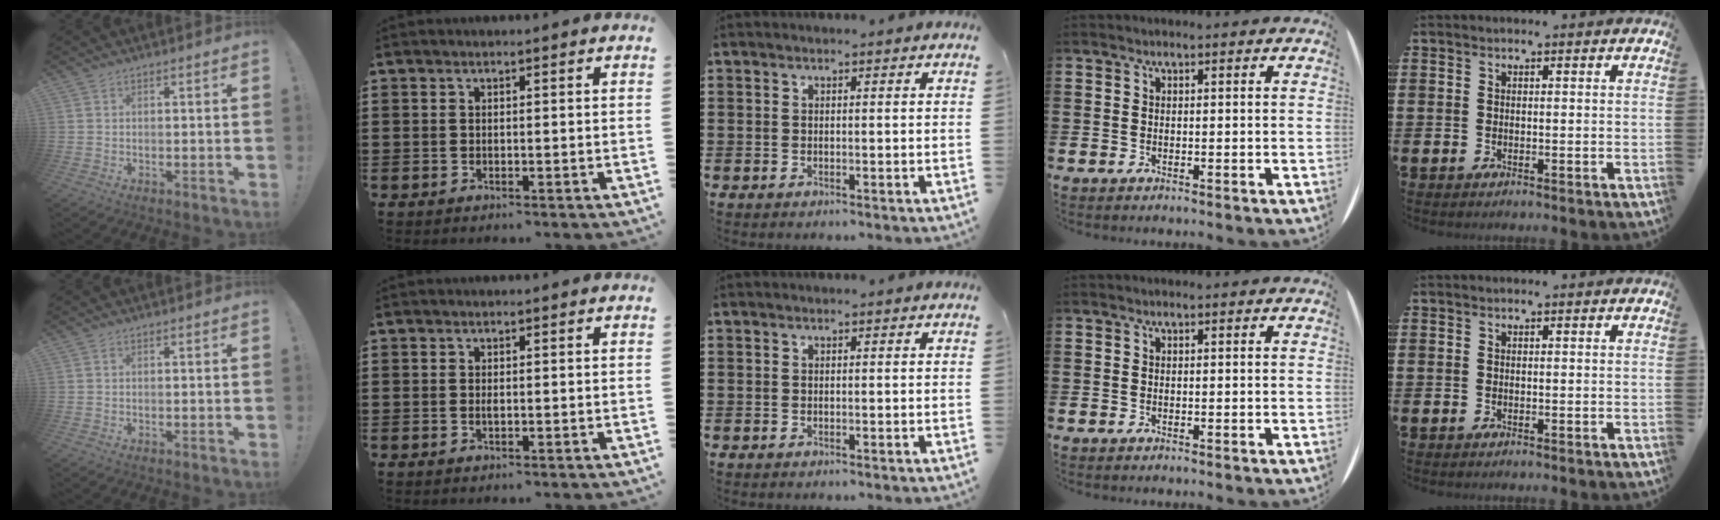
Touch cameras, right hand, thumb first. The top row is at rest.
{"index": {"total": 0.7, "force": [0.0, 0.3, 0.6], "torque": [-0.013, -0.002, 0.000]}}